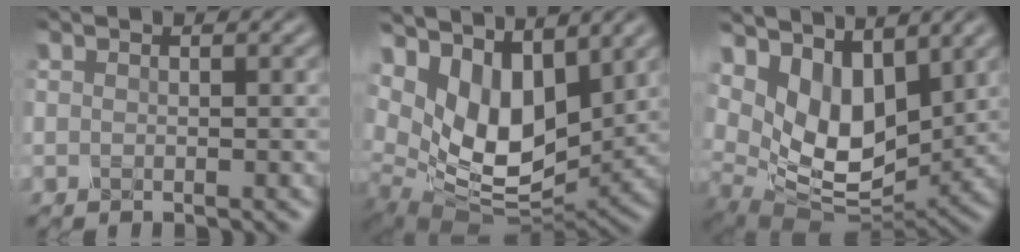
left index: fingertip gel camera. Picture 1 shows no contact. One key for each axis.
{"total": 9.8, "fx": 4.0, "fy": 5.1, "fz": 7.4, "tx": -0.143, "ty": -0.012, "tz": 0.083}
{"total": 7.8, "fx": 3.6, "fy": 4.3, "fz": 5.4, "tx": -0.119, "ty": -0.011, "tz": 0.072}